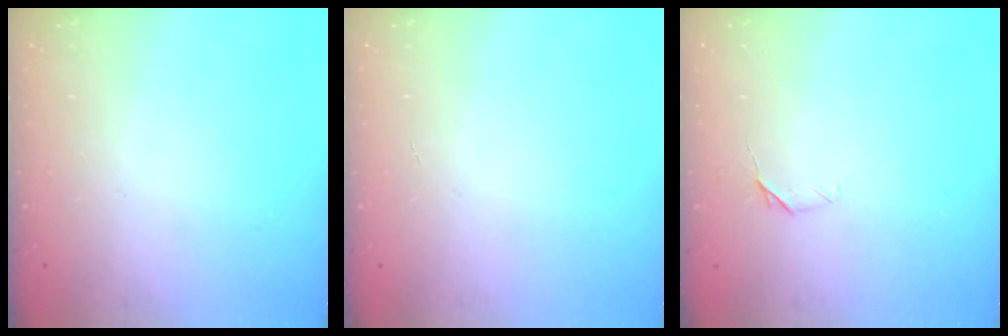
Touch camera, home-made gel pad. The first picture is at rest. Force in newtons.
{"total": 0.0}
{"total": 4.0, "press": 3.9, "slide": 1.0}